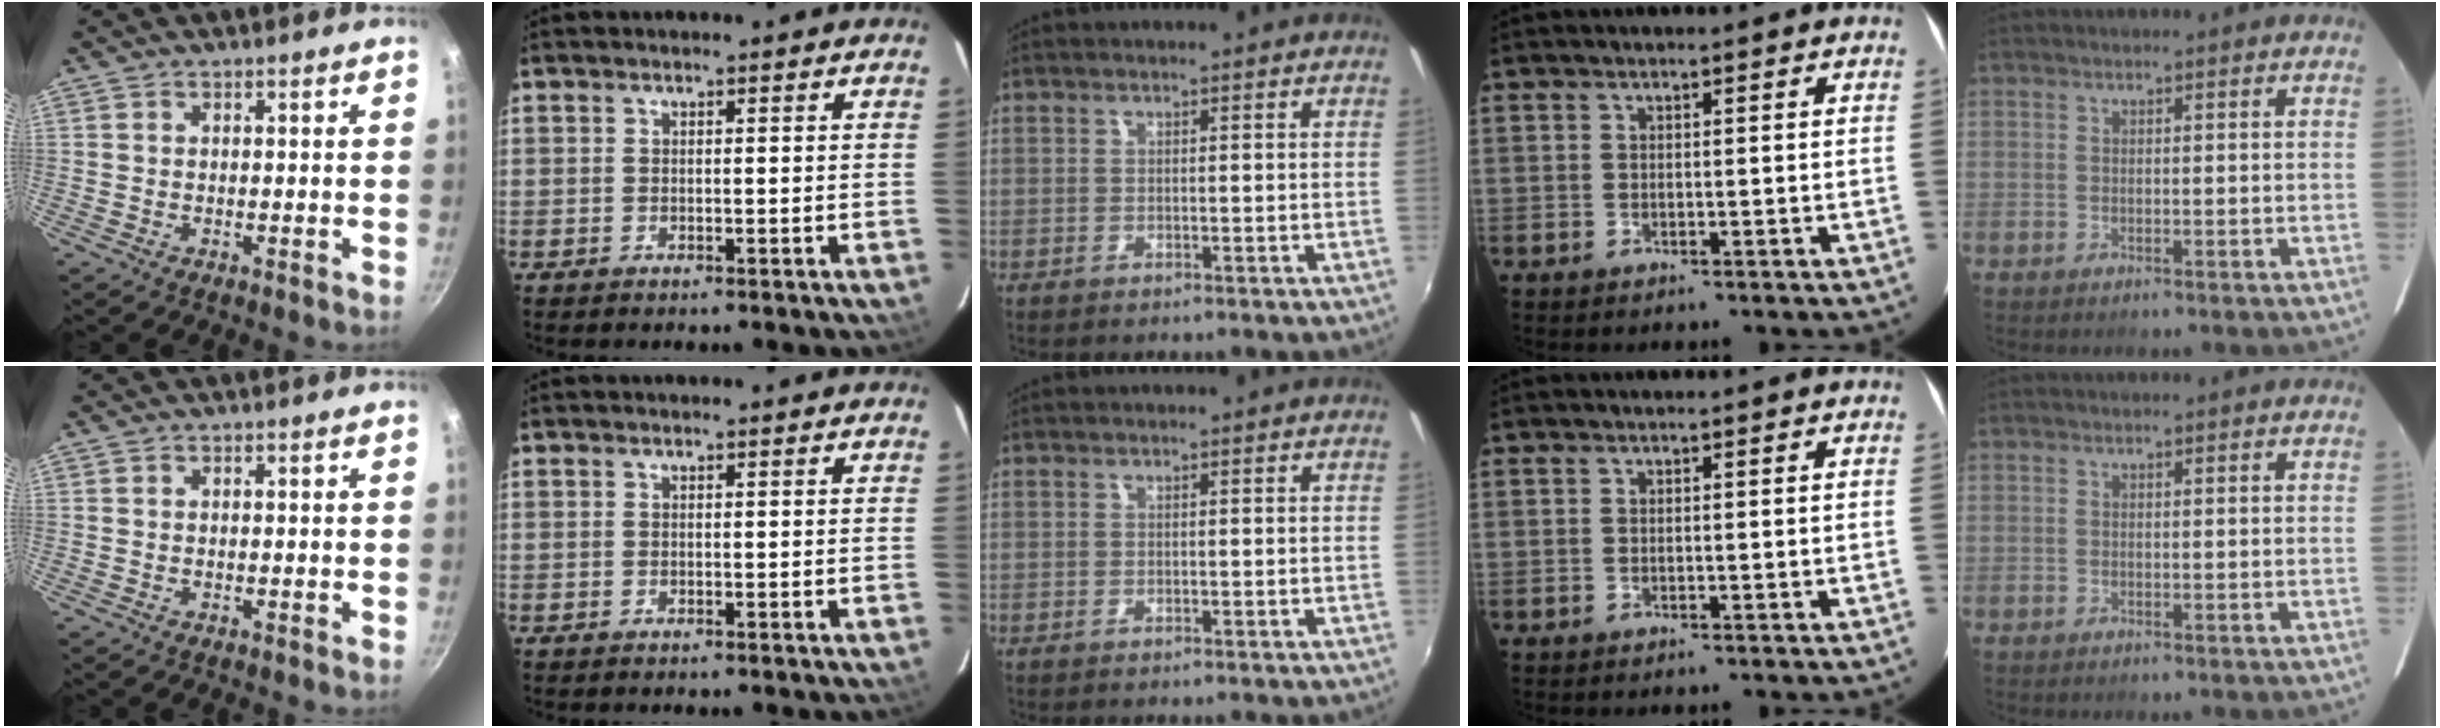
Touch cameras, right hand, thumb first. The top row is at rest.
{}